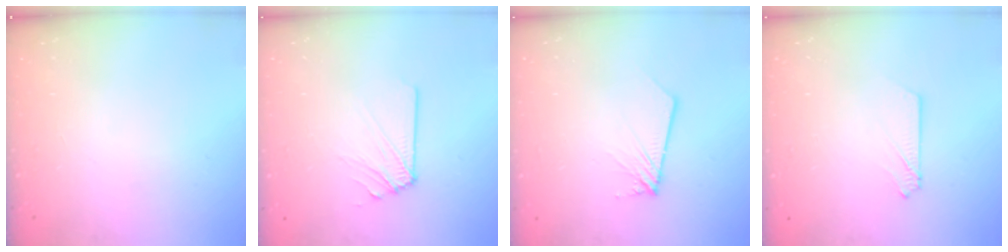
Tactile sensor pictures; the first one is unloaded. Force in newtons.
{"total": 2.9, "press": 2.8, "slide": 0.5}
{"total": 2.7, "press": 2.7, "slide": 0.2}
{"total": 2.6, "press": 2.6, "slide": 0.3}